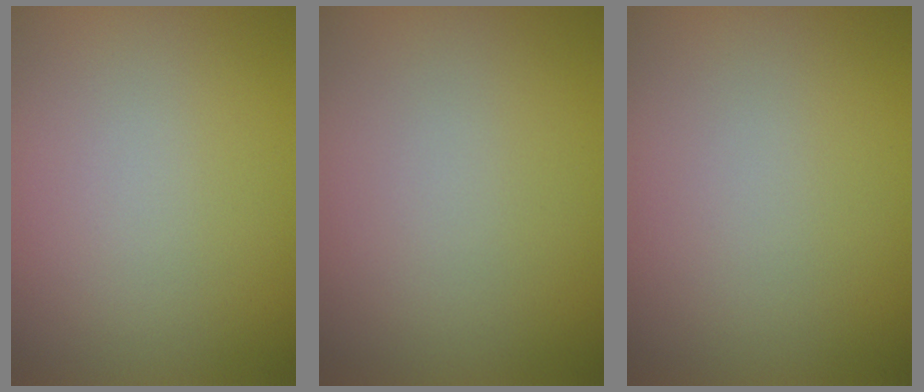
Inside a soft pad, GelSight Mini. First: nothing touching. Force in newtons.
{"total": 0.0}
{"total": 0.0}